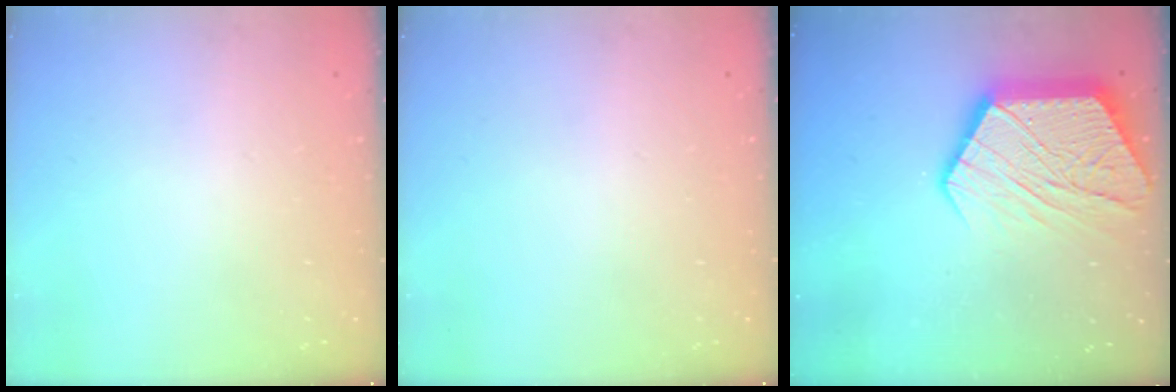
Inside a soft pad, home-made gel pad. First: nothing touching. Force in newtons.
{"total": 0.0}
{"total": 18.5, "press": 18.5, "slide": 1.2}